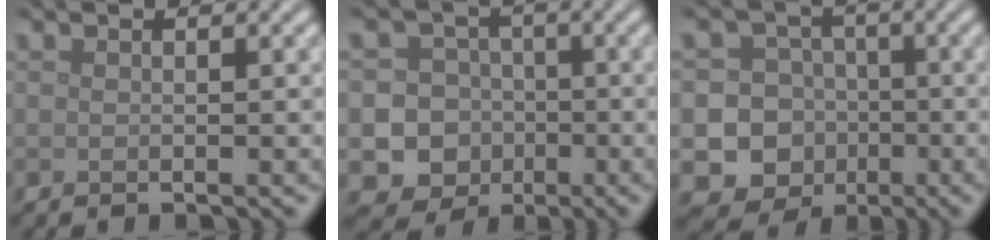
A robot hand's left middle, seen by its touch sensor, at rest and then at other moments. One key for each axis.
{"total": 12.1, "fx": -4.2, "fy": 11.1, "fz": 2.4, "tx": -0.042, "ty": -0.021, "tz": -0.084}
{"total": 14.5, "fx": -4.6, "fy": 13.4, "fz": 2.7, "tx": -0.056, "ty": -0.018, "tz": -0.090}